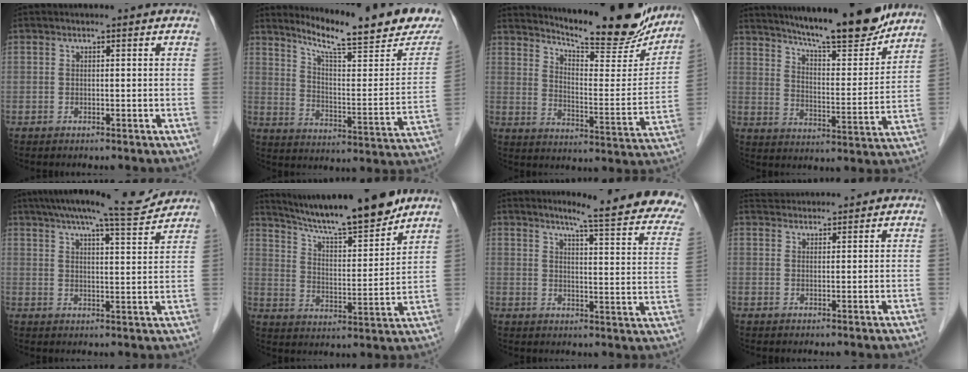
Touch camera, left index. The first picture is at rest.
{"total": 20.6, "force": [17.0, 1.7, 11.4], "torque": [-0.168, -0.046, 0.235]}
{"total": 19.9, "force": [18.0, 2.9, 7.8], "torque": [-0.115, -0.048, 0.240]}
{"total": 17.8, "force": [15.5, 1.6, 8.5], "torque": [-0.130, -0.011, 0.228]}
{"total": 12.3, "force": [11.3, 0.5, 4.9], "torque": [-0.073, 0.003, 0.154]}
{"total": 16.9, "force": [14.8, 1.0, 8.1], "torque": [-0.133, -0.001, 0.239]}
{"total": 19.2, "force": [16.4, 1.0, 10.1], "torque": [-0.116, -0.058, 0.182]}
{"total": 6.5, "force": [6.4, 0.7, 1.0], "torque": [-0.021, 0.037, 0.097]}